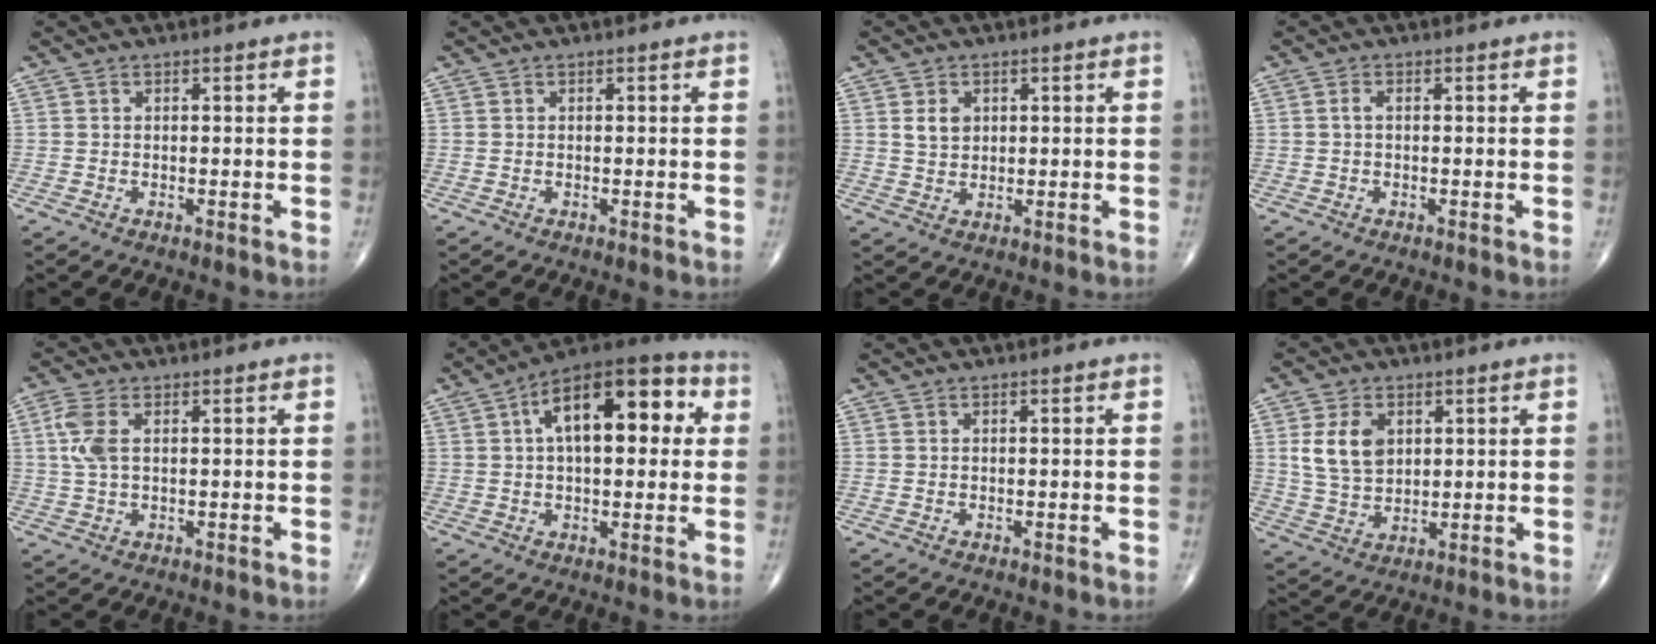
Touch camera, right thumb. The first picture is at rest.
{"total": 0.0}
{"total": 3.4, "force": [1.1, 2.6, 1.9], "torque": [-0.021, -0.006, 0.023]}
{"total": 1.1, "force": [0.1, 0.6, 1.0], "torque": [-0.015, 0.004, -0.002]}
{"total": 5.3, "force": [1.2, 2.7, 4.4], "torque": [-0.116, 0.010, 0.024]}
{"total": 18.6, "force": [4.5, 9.1, 15.6], "torque": [-0.207, 0.029, 0.057]}
{"total": 0.0}
{"total": 9.0, "force": [2.9, 6.4, 5.6], "torque": [-0.082, -0.014, 0.065]}